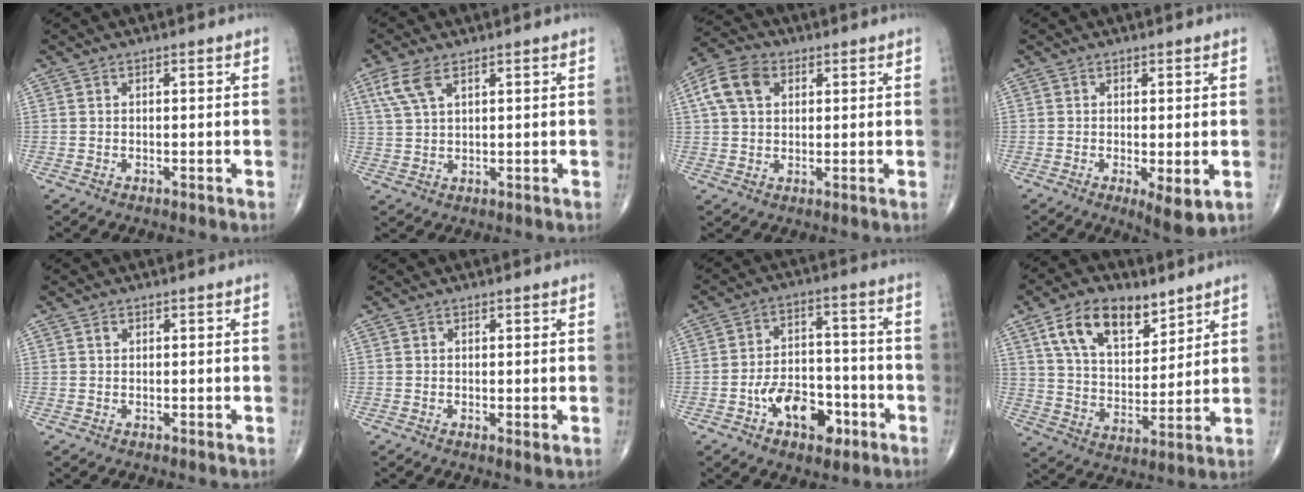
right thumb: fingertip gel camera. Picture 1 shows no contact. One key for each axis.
{"total": 5.4, "fx": 2.8, "fy": 2.3, "fz": 4.0, "tx": -0.096, "ty": 0.003, "tz": 0.063}
{"total": 8.4, "fx": 2.7, "fy": 5.9, "fz": 5.4, "tx": -0.102, "ty": 0.013, "tz": 0.044}
{"total": 5.4, "fx": -1.3, "fy": 1.8, "fz": 4.9, "tx": -0.079, "ty": -0.018, "tz": -0.018}
{"total": 0.8, "fx": 0.4, "fy": 0.6, "fz": 0.4, "tx": -0.004, "ty": 0.001, "tz": 0.007}
{"total": 1.0, "fx": 0.1, "fy": 0.3, "fz": 1.0, "tx": -0.019, "ty": -0.007, "tz": 0.000}
{"total": 11.6, "fx": -5.0, "fy": 6.9, "fz": 7.8, "tx": -0.095, "ty": 0.041, "tz": -0.077}
{"total": 14.8, "fx": 8.4, "fy": 8.1, "fz": 9.0, "tx": -0.125, "ty": -0.038, "tz": 0.156}